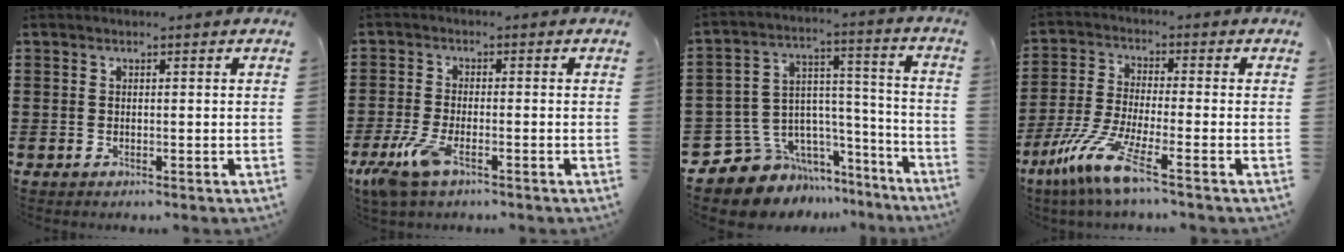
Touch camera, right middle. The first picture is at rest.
{"total": 5.6, "force": [-3.1, 1.7, 4.3], "torque": [-0.111, -0.016, -0.063]}
{"total": 9.0, "force": [-7.1, 5.5, 1.0], "torque": [-0.044, 0.003, -0.130]}
{"total": 8.9, "force": [-5.5, 0.8, 6.9], "torque": [-0.167, -0.022, -0.113]}